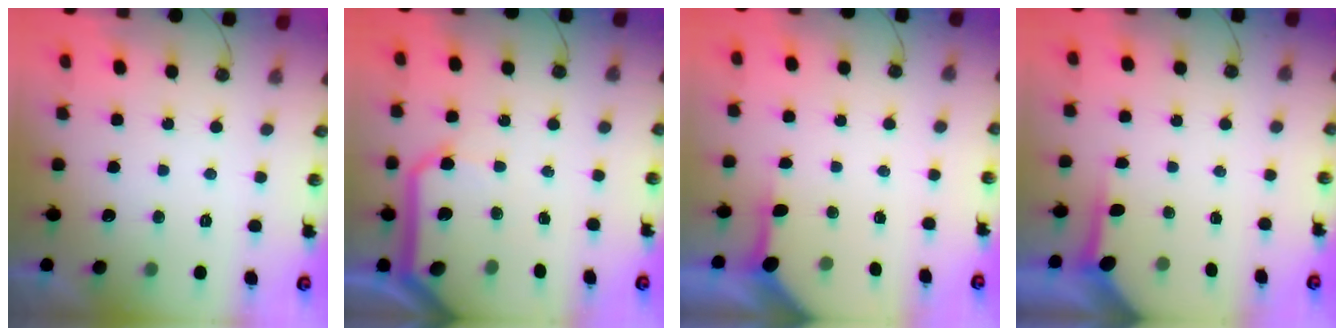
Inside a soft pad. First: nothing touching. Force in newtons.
{"total": 13.9, "press": 13.8, "slide": 1.3}
{"total": 5.0, "press": 5.0, "slide": 0.5}
{"total": 3.6, "press": 3.6, "slide": 0.5}